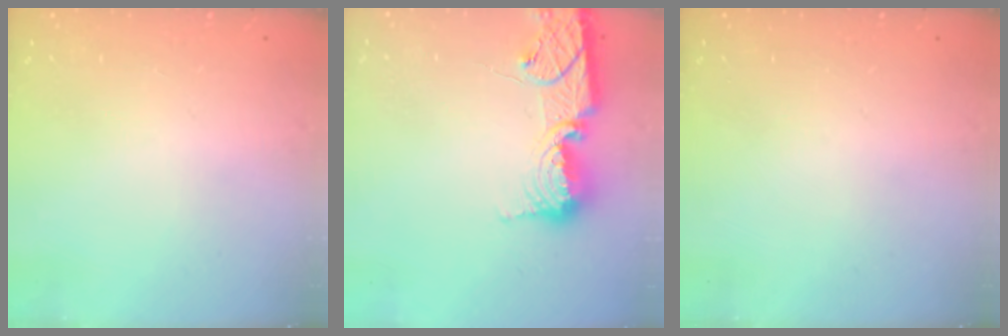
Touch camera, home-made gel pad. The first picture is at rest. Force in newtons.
{"total": 14.0, "press": 14.0, "slide": 1.1}
{"total": 0.0}